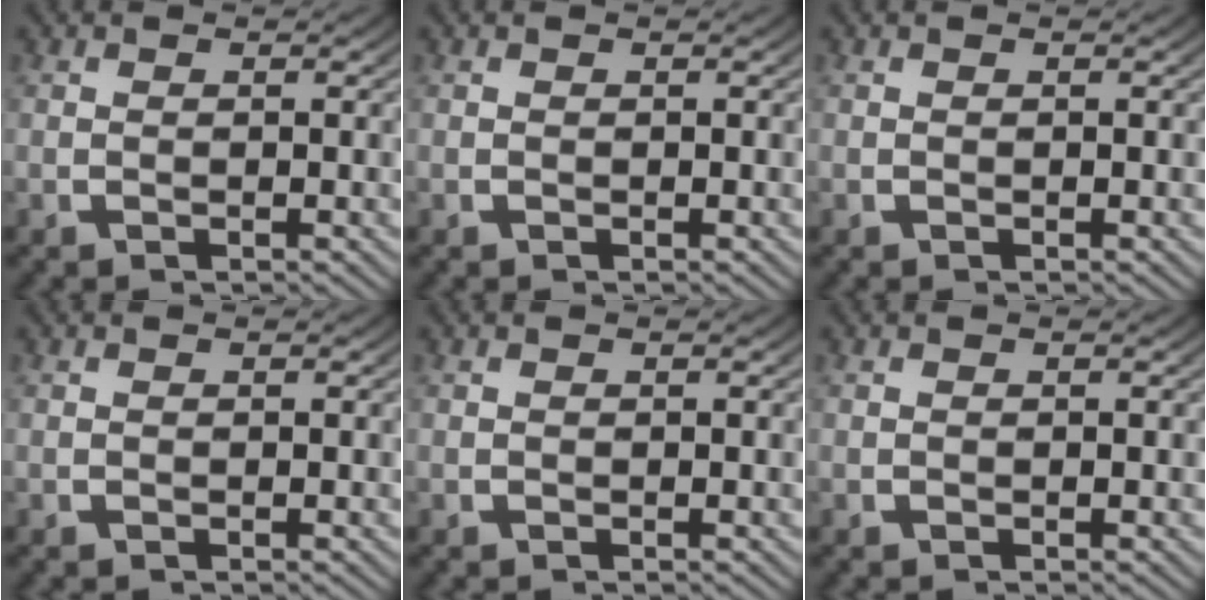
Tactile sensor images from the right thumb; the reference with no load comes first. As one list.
[{"total": 0.0}, {"total": 0.0}, {"total": 0.0}, {"total": 0.0}, {"total": 0.0}]